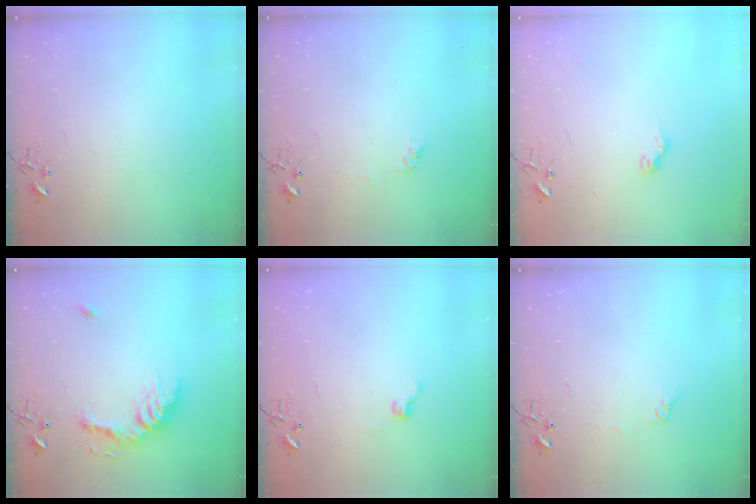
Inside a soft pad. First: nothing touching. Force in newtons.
{"total": 4.9, "press": 4.9, "slide": 0.7}
{"total": 7.1, "press": 7.1, "slide": 0.5}
{"total": 17.3, "press": 17.2, "slide": 1.5}
{"total": 6.6, "press": 6.6, "slide": 0.7}
{"total": 4.9, "press": 4.9, "slide": 0.7}